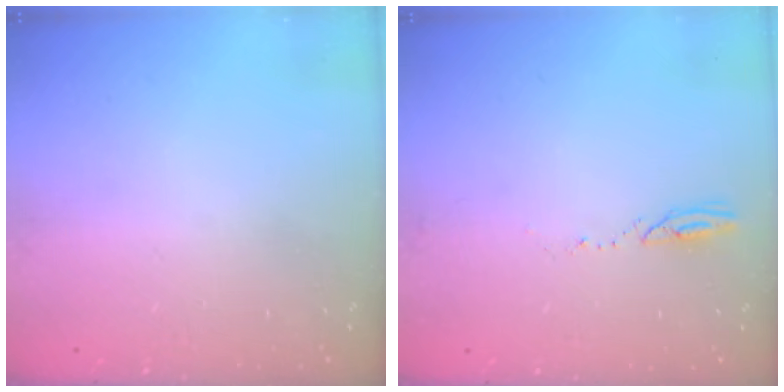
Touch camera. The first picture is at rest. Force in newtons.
{"total": 2.6, "press": 2.6, "slide": 0.3}